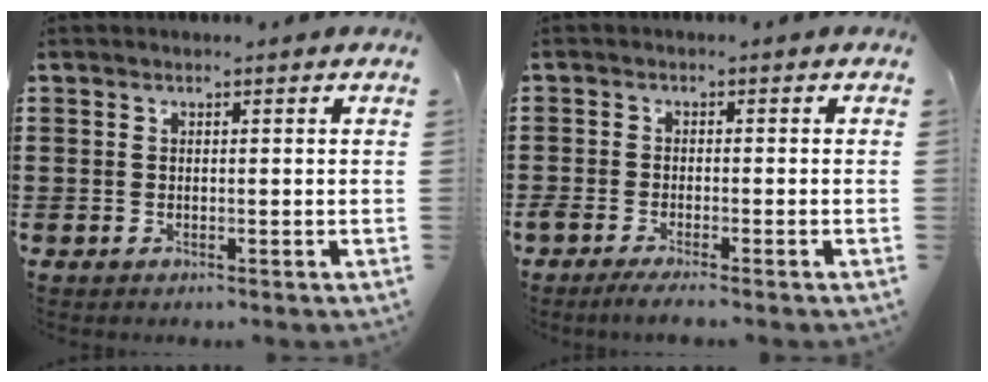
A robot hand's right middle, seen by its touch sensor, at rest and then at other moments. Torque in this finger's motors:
{"motor_torque": [1.78, -0.32, 0.25, 0.10]}